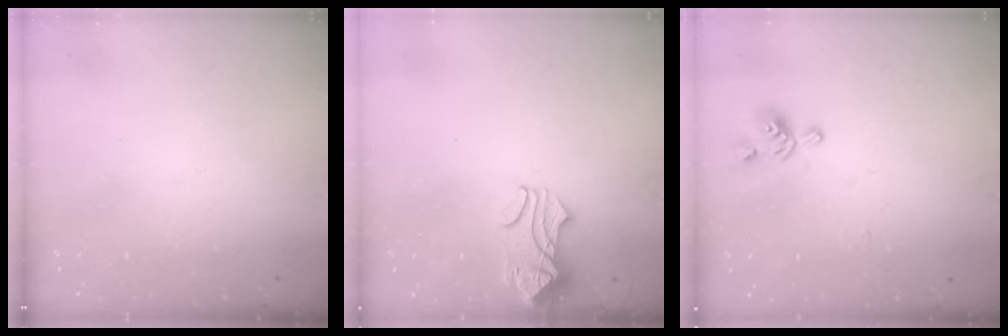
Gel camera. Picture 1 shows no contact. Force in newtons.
{"total": 0.9, "press": 0.2, "slide": 0.9}
{"total": 1.6, "press": 1.2, "slide": 1.1}